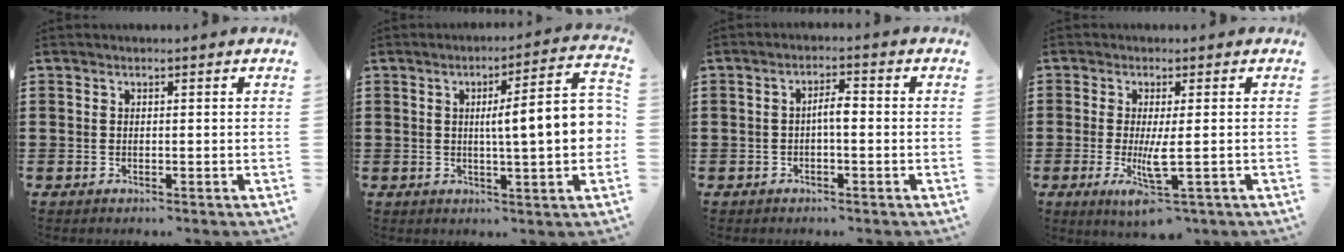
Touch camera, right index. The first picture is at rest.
{"total": 9.8, "force": [0.4, 1.4, 9.7], "torque": [-0.149, -0.007, -0.004]}
{"total": 2.8, "force": [-0.5, 0.7, 2.7], "torque": [-0.049, 0.005, -0.011]}
{"total": 5.8, "force": [-1.6, 1.0, 5.5], "torque": [-0.107, -0.024, -0.030]}